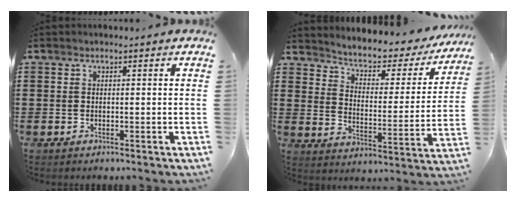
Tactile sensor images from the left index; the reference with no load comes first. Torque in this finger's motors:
{"motor_torque": [2.14, 0.00, 0.50, 0.08]}